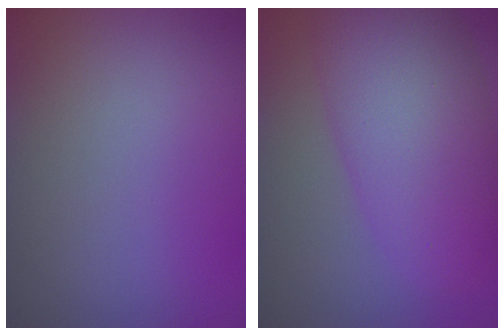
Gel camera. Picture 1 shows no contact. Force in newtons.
{"total": 8.6, "press": 8.6, "slide": 0.7}